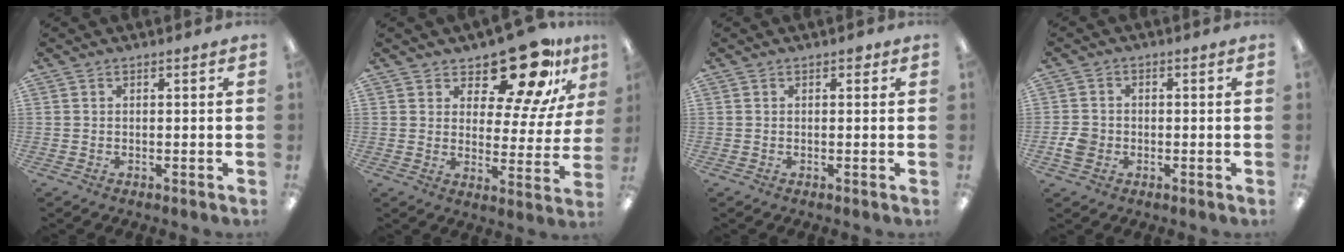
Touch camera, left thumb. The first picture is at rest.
{"total": 16.8, "force": [13.3, 5.9, 8.4], "torque": [-0.130, -0.097, 0.227]}
{"total": 1.1, "force": [0.5, 0.6, 0.7], "torque": [-0.006, -0.001, 0.008]}
{"total": 4.3, "force": [-1.3, 3.6, 1.9], "torque": [-0.036, 0.007, -0.023]}